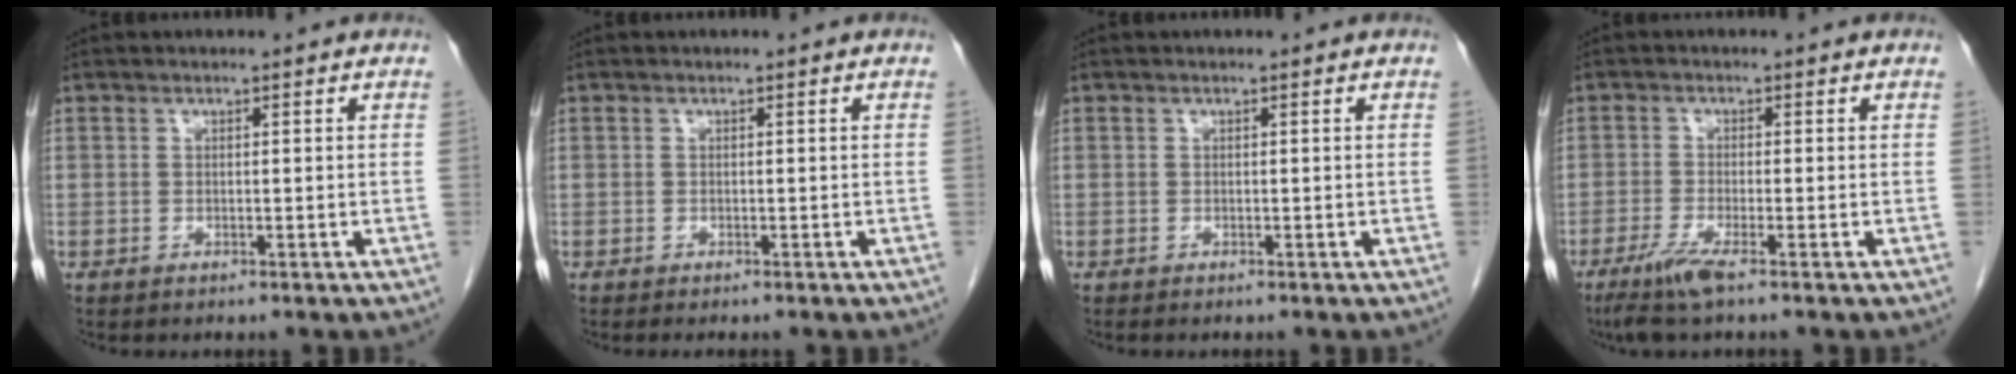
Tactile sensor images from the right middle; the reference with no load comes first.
{"total": 1.0, "force": [-0.9, 0.1, 0.5], "torque": [-0.007, -0.002, -0.010]}
{"total": 0.0}
{"total": 3.6, "force": [-2.4, -0.1, 2.8], "torque": [-0.061, -0.012, -0.050]}